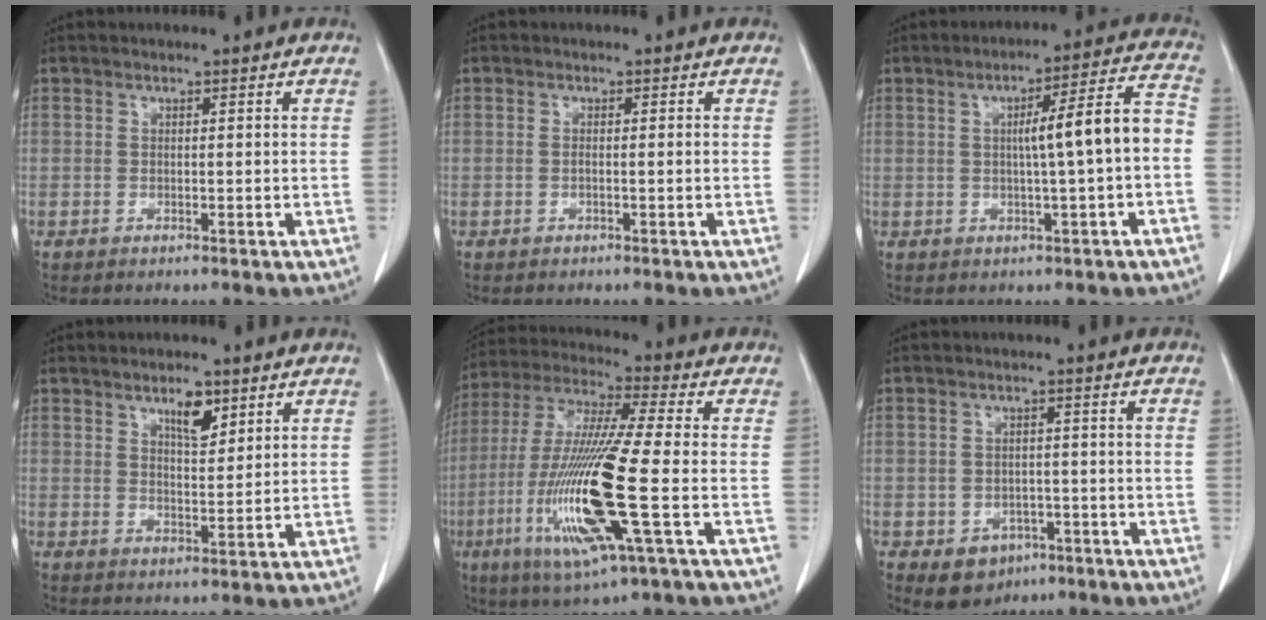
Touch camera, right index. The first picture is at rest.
{"total": 0.8, "force": [-0.2, 0.0, 0.8], "torque": [-0.012, 0.002, -0.001]}
{"total": 9.8, "force": [-0.6, -0.2, 9.8], "torque": [-0.139, 0.025, -0.011]}
{"total": 4.6, "force": [2.8, 1.5, 3.3], "torque": [-0.059, -0.002, 0.049]}
{"total": 18.3, "force": [-4.6, 0.5, 17.7], "torque": [-0.375, -0.020, -0.091]}
{"total": 5.8, "force": [-2.9, 4.5, 2.1], "torque": [-0.028, 0.003, -0.029]}